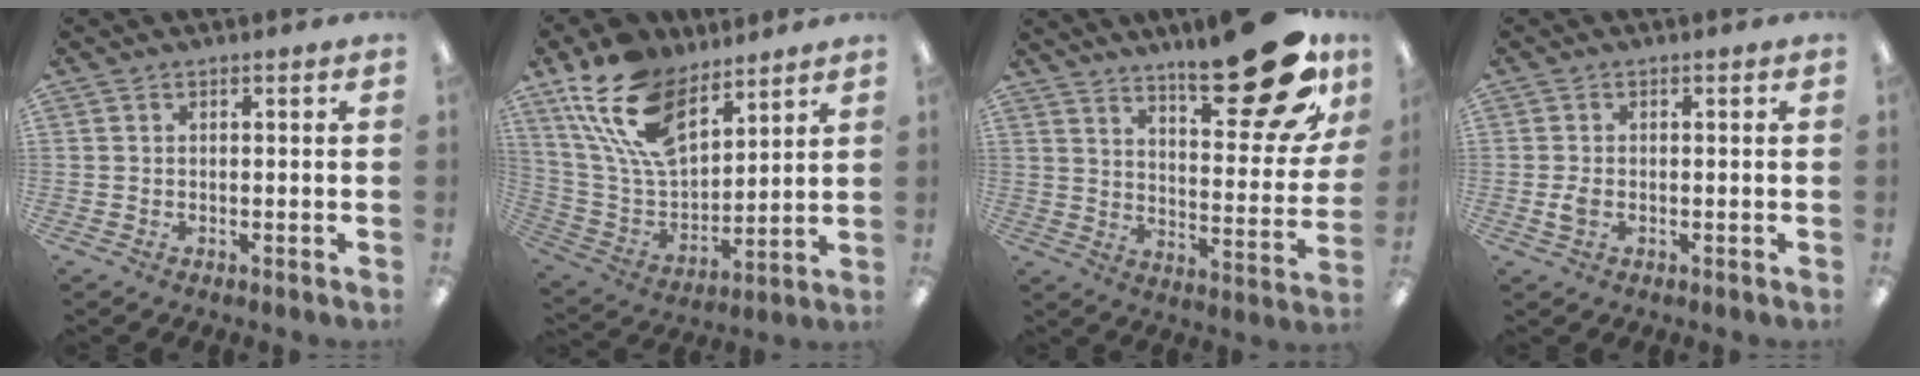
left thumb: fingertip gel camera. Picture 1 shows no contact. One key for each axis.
{"total": 19.7, "fx": 12.0, "fy": 10.4, "fz": 11.6, "tx": -0.257, "ty": -0.051, "tz": 0.221}
{"total": 23.5, "fx": 15.8, "fy": 7.4, "fz": 15.8, "tx": -0.208, "ty": -0.106, "tz": 0.251}
{"total": 2.5, "fx": -0.4, "fy": 1.5, "fz": 1.9, "tx": -0.048, "ty": -0.002, "tz": -0.010}